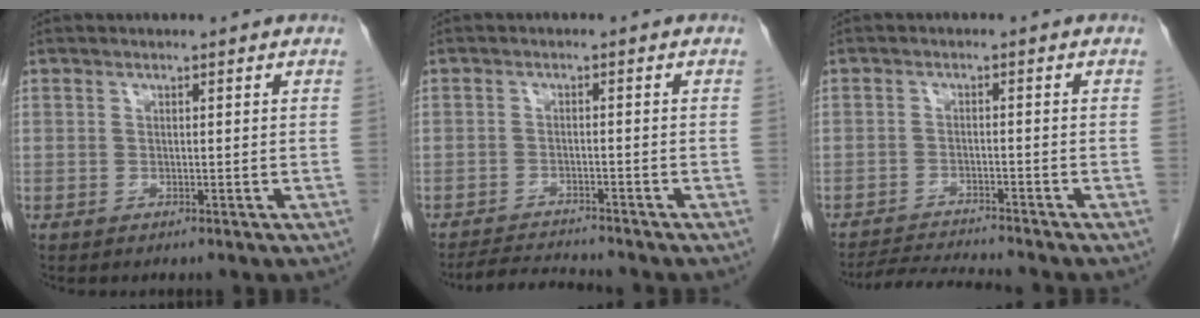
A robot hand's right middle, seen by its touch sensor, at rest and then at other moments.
{"total": 4.3, "force": [-4.2, -0.5, 0.4], "torque": [-0.007, -0.016, -0.073]}
{"total": 5.8, "force": [-5.6, -0.9, 1.1], "torque": [-0.017, -0.016, -0.096]}